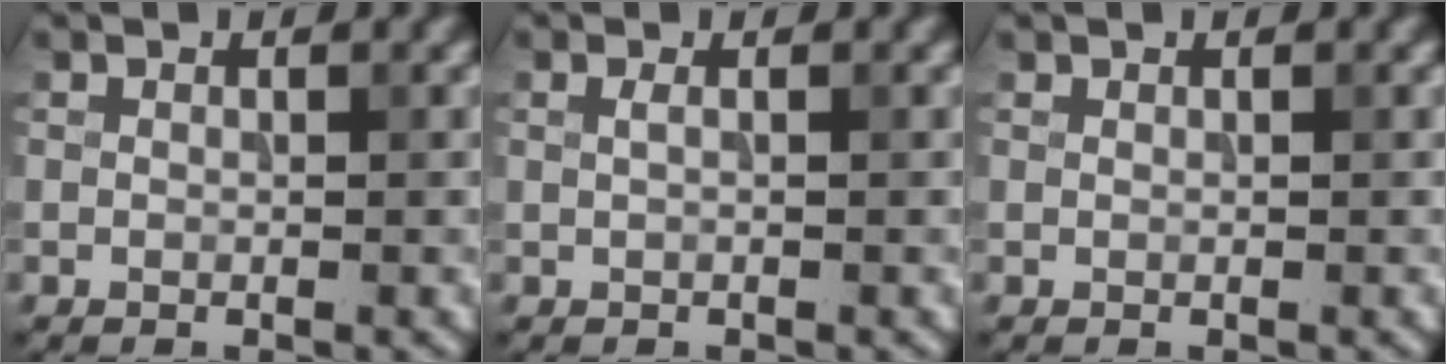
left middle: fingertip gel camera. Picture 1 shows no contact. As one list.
[{"total": 0.6, "force": [0.1, 0.1, 0.6], "torque": [-0.013, 0.002, 0.000]}, {"total": 0.0}]